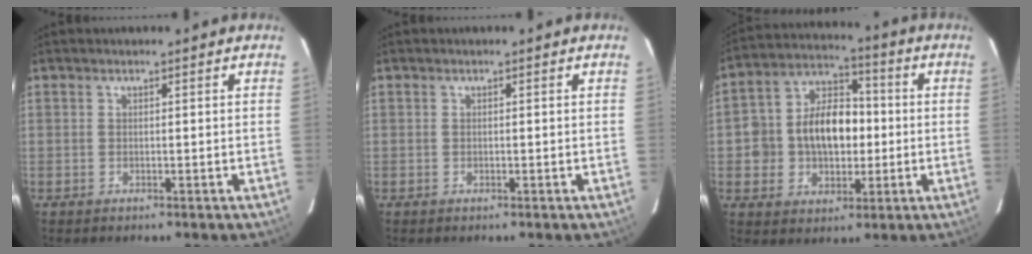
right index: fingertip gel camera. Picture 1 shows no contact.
{"total": 0.0}
{"total": 12.4, "force": [-0.7, 9.3, 8.2], "torque": [-0.166, 0.034, -0.007]}